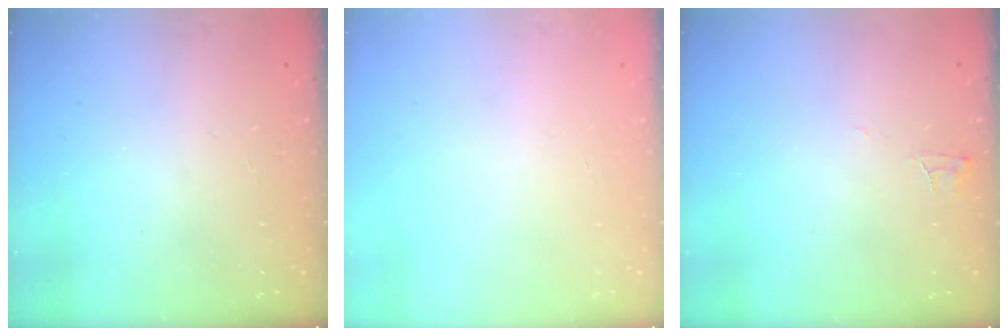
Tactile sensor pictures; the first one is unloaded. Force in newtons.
{"total": 0.0}
{"total": 3.3, "press": 3.3, "slide": 0.2}